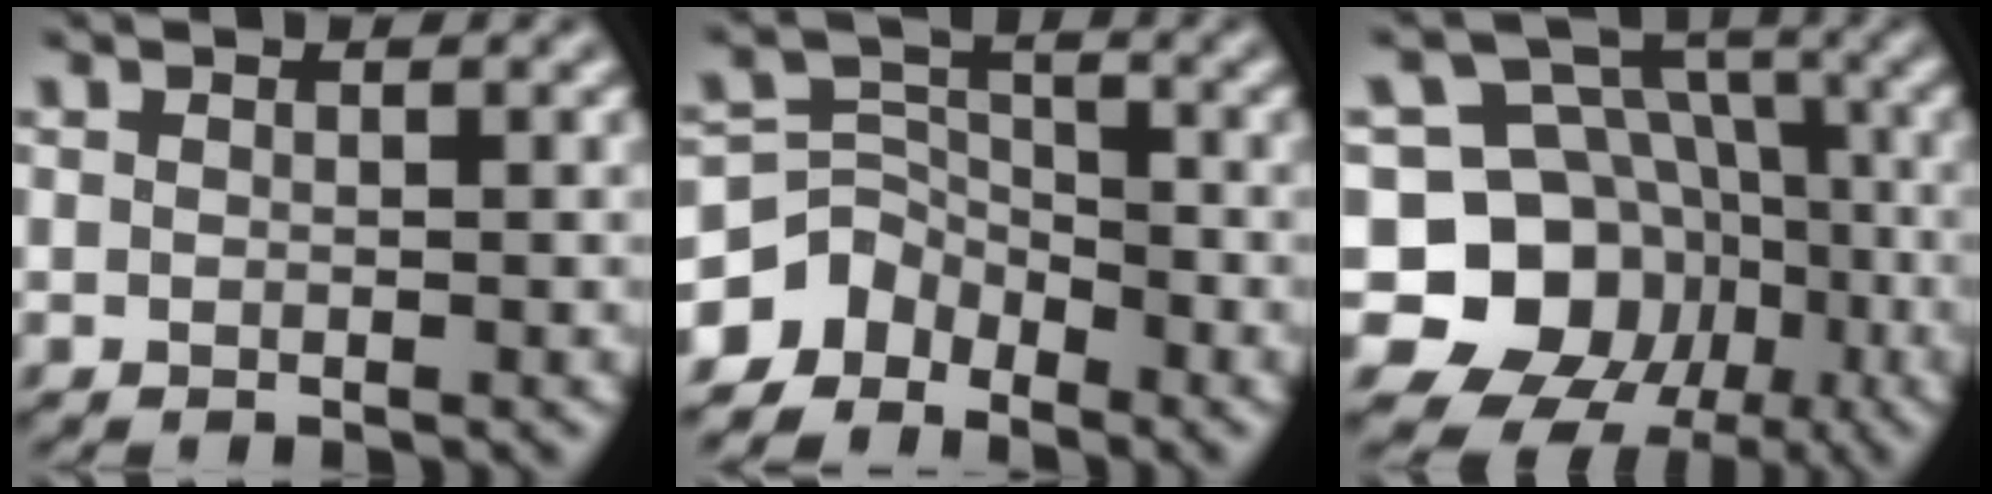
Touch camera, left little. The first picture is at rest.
{"total": 4.5, "force": [-3.6, 2.7, 0.5], "torque": [0.007, 0.010, -0.076]}
{"total": 11.3, "force": [-3.6, 9.6, 4.7], "torque": [-0.075, 0.008, -0.093]}